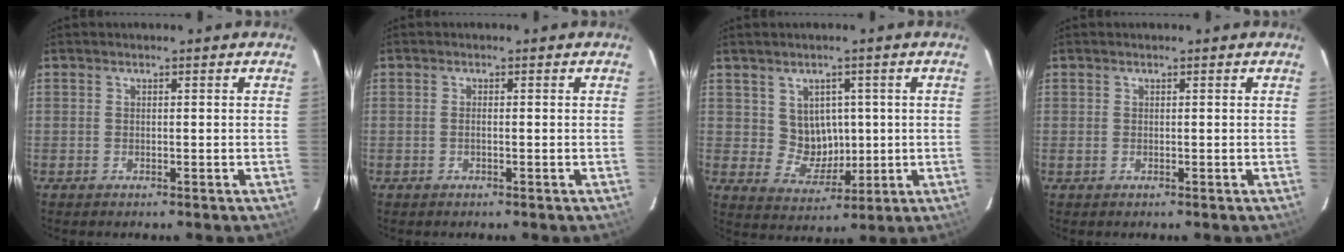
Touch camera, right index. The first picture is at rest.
{"total": 0.7, "force": [-0.2, 0.1, 0.7], "torque": [-0.015, 0.002, -0.005]}
{"total": 6.4, "force": [1.2, 5.9, 2.2], "torque": [-0.042, 0.006, 0.036]}
{"total": 0.6, "force": [0.0, 0.6, 0.0], "torque": [-0.001, 0.001, 0.000]}